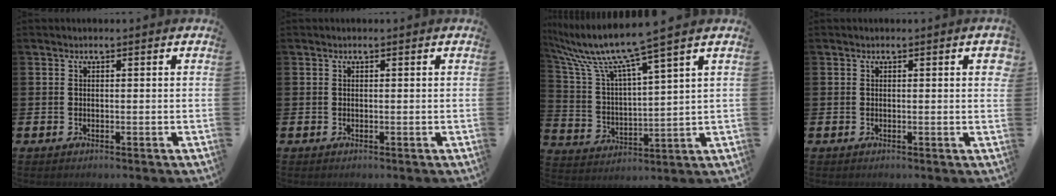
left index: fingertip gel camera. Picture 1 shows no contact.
{"total": 0.0}
{"total": 9.3, "force": [8.0, -0.1, 4.8], "torque": [-0.131, -0.047, 0.131]}
{"total": 1.7, "force": [0.3, 0.3, 1.6], "torque": [-0.020, 0.000, 0.002]}